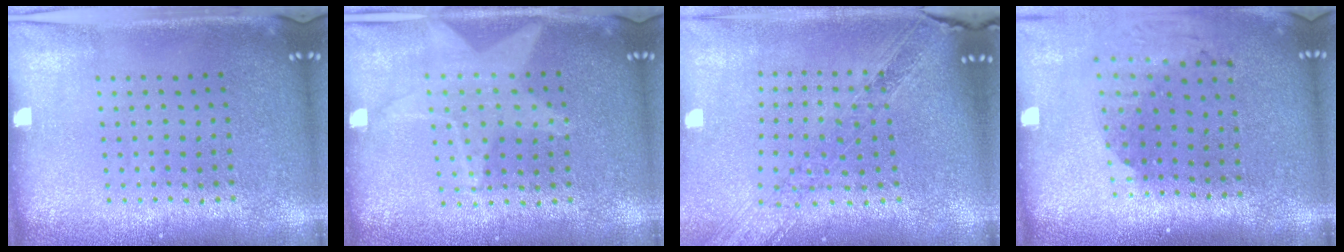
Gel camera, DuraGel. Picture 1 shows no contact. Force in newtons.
{"total": 0.5, "press": 0.5, "slide": 0.0}
{"total": 1.3, "press": 1.3, "slide": 0.4}
{"total": 2.0, "press": 1.4, "slide": 1.3}